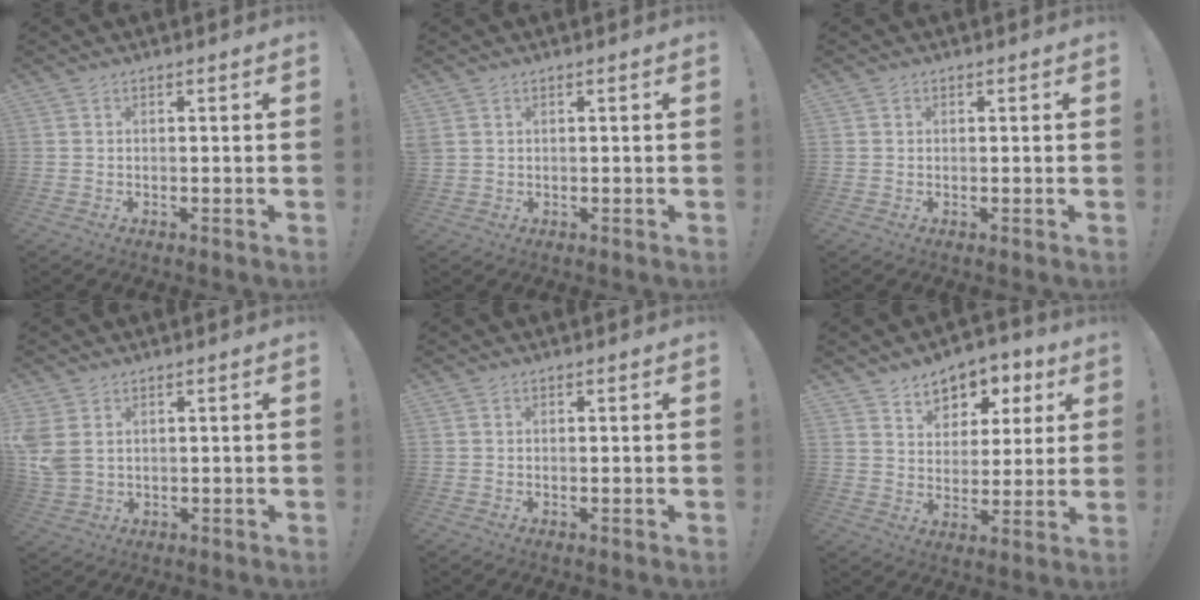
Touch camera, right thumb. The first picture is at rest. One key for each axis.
{"total": 1.5, "fx": 0.7, "fy": 1.1, "fz": 0.7, "tx": -0.016, "ty": 0.004, "tz": 0.013}
{"total": 0.6, "fx": 0.2, "fy": 0.5, "fz": 0.0, "tx": 0.006, "ty": -0.001, "tz": 0.002}
{"total": 6.1, "fx": 2.1, "fy": 4.2, "fz": 3.9, "tx": -0.088, "ty": -0.009, "tz": 0.043}
{"total": 0.0}
{"total": 8.4, "fx": 4.8, "fy": 6.5, "fz": 2.4, "tx": -0.028, "ty": -0.035, "tz": 0.090}